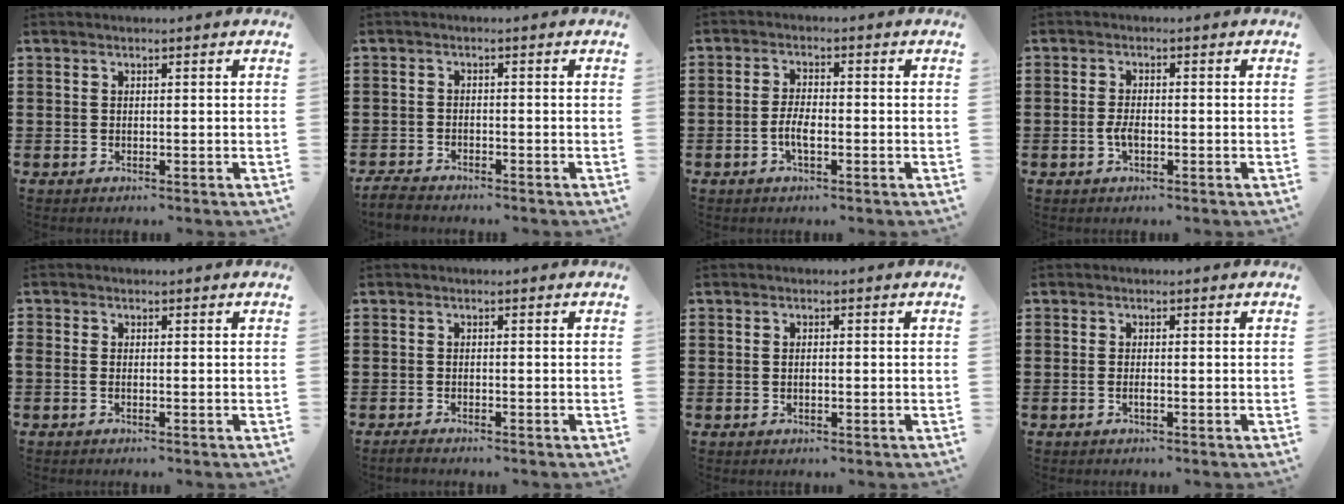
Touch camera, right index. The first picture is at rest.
{"total": 2.2, "force": [-2.1, 0.3, 0.4], "torque": [-0.018, 0.000, -0.046]}
{"total": 3.7, "force": [-1.2, 1.3, 3.2], "torque": [-0.077, -0.003, -0.028]}
{"total": 2.3, "force": [-0.7, 0.6, 2.1], "torque": [-0.048, -0.007, -0.014]}
{"total": 0.6, "force": [-0.4, 0.1, 0.4], "torque": [-0.008, -0.006, -0.005]}
{"total": 0.7, "force": [-0.7, 0.0, 0.1], "torque": [-0.004, -0.002, -0.014]}
{"total": 1.1, "force": [-0.2, 0.4, 1.0], "torque": [-0.019, 0.001, -0.003]}
{"total": 0.9, "force": [-0.4, 0.1, 0.8], "torque": [-0.015, -0.005, -0.006]}